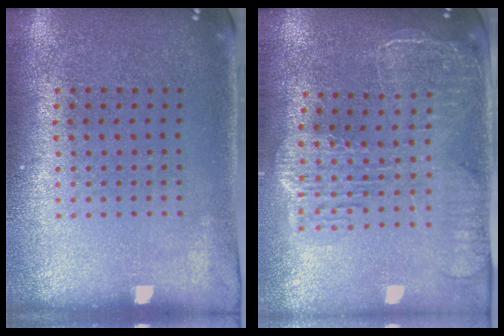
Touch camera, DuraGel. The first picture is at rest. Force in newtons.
{"total": 2.5, "press": 2.2, "slide": 1.3}